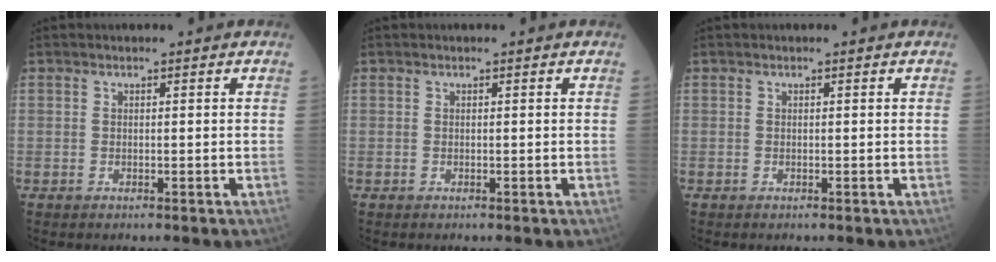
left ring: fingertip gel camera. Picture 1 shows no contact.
{"total": 0.0}
{"total": 0.0}